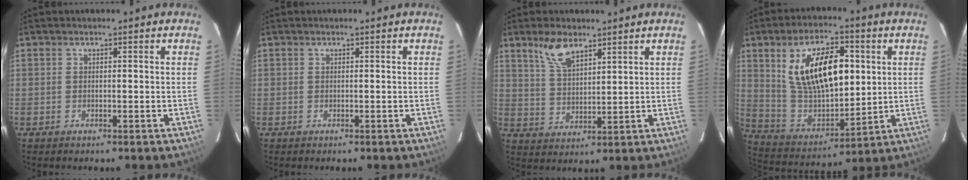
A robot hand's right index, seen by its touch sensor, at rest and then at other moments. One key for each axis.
{"total": 0.0}
{"total": 7.0, "fx": 4.8, "fy": 2.9, "fz": 4.1, "tx": -0.077, "ty": 0.007, "tz": 0.099}
{"total": 19.0, "fx": 5.3, "fy": 9.7, "fz": 15.5, "tx": -0.278, "ty": 0.009, "tz": 0.114}